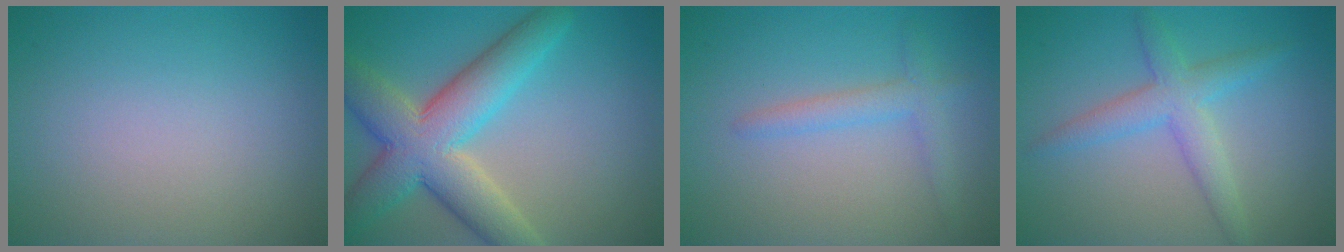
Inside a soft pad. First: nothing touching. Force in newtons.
{"total": 8.7, "press": 8.7, "slide": 0.4}
{"total": 2.1, "press": 2.1, "slide": 0.1}
{"total": 3.4, "press": 3.4, "slide": 0.2}